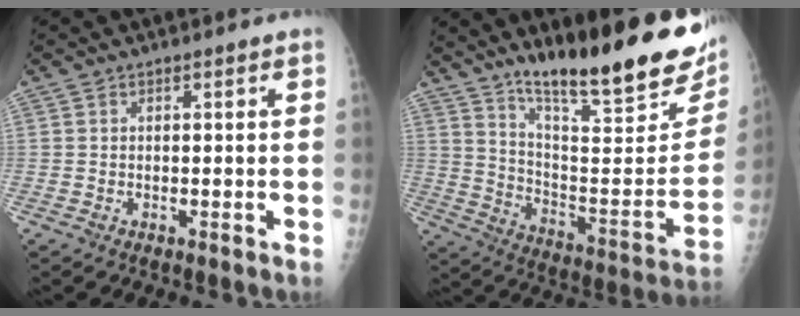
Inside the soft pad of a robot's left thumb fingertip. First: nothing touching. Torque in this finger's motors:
{"motor_torque": [0.42, 0.43, 1.41, -1.36, 0.28]}